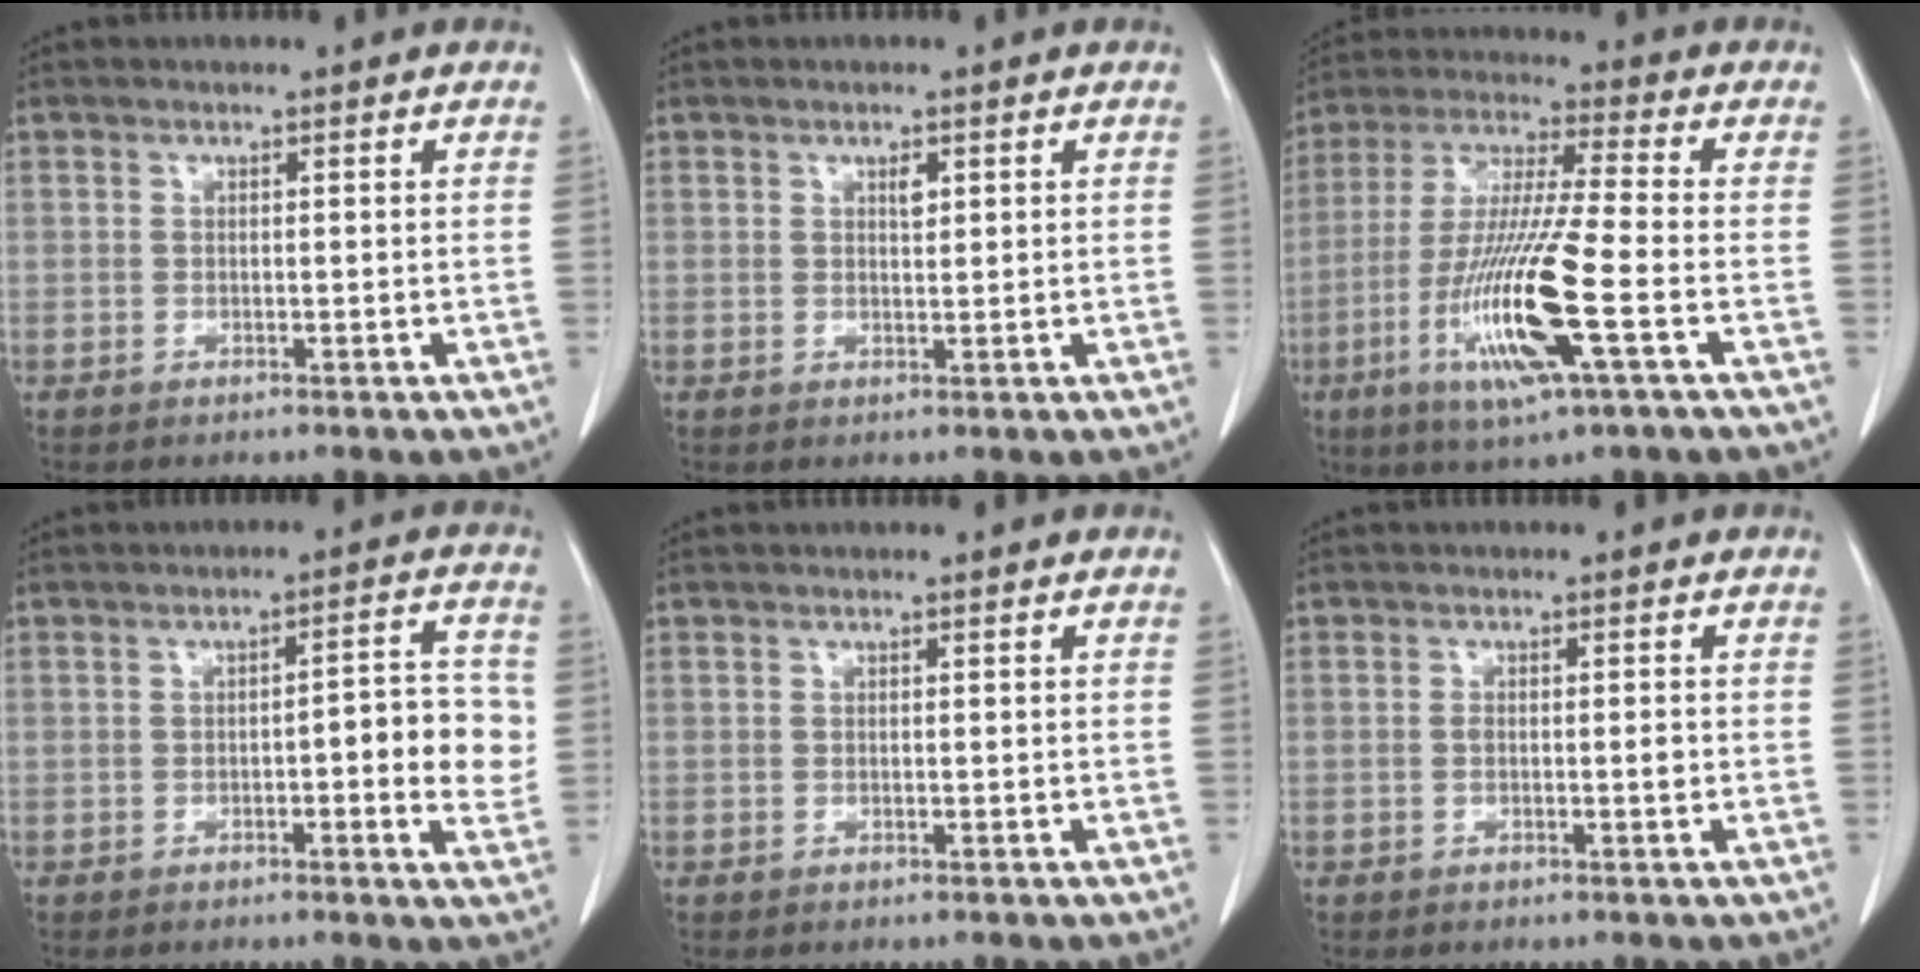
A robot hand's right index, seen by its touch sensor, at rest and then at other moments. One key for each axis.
{"total": 1.3, "fx": 0.6, "fy": 0.5, "fz": 1.0, "tx": -0.019, "ty": -0.003, "tz": 0.010}
{"total": 15.9, "fx": -5.1, "fy": 0.3, "fz": 15.0, "tx": -0.308, "ty": -0.021, "tz": -0.097}
{"total": 7.1, "fx": -0.7, "fy": 1.8, "fz": 6.8, "tx": -0.079, "ty": 0.011, "tz": -0.012}
{"total": 0.0}
{"total": 1.6, "fx": -0.1, "fy": 0.5, "fz": 1.5, "tx": -0.025, "ty": 0.002, "tz": 0.000}